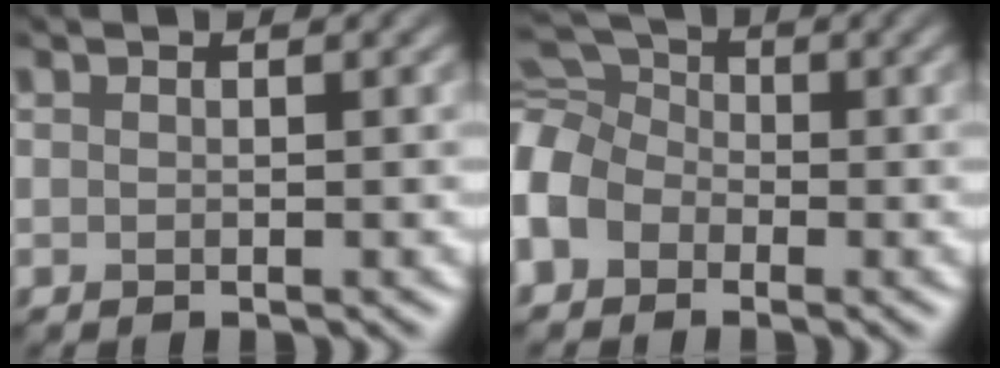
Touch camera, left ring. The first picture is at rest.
{"total": 6.8, "force": [-1.4, 5.3, 3.9], "torque": [-0.099, 0.019, -0.043]}